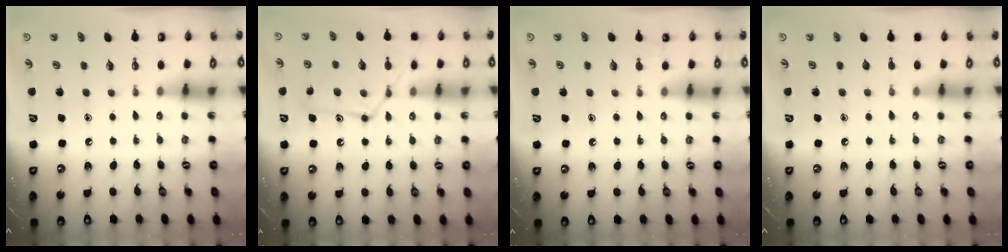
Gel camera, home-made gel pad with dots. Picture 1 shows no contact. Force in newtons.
{"total": 14.8, "press": 14.8, "slide": 1.3}
{"total": 2.9, "press": 2.9, "slide": 0.3}
{"total": 0.0}